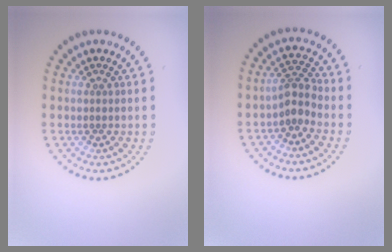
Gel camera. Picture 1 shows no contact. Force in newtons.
{"total": 2.4, "press": 1.8, "slide": 1.5}